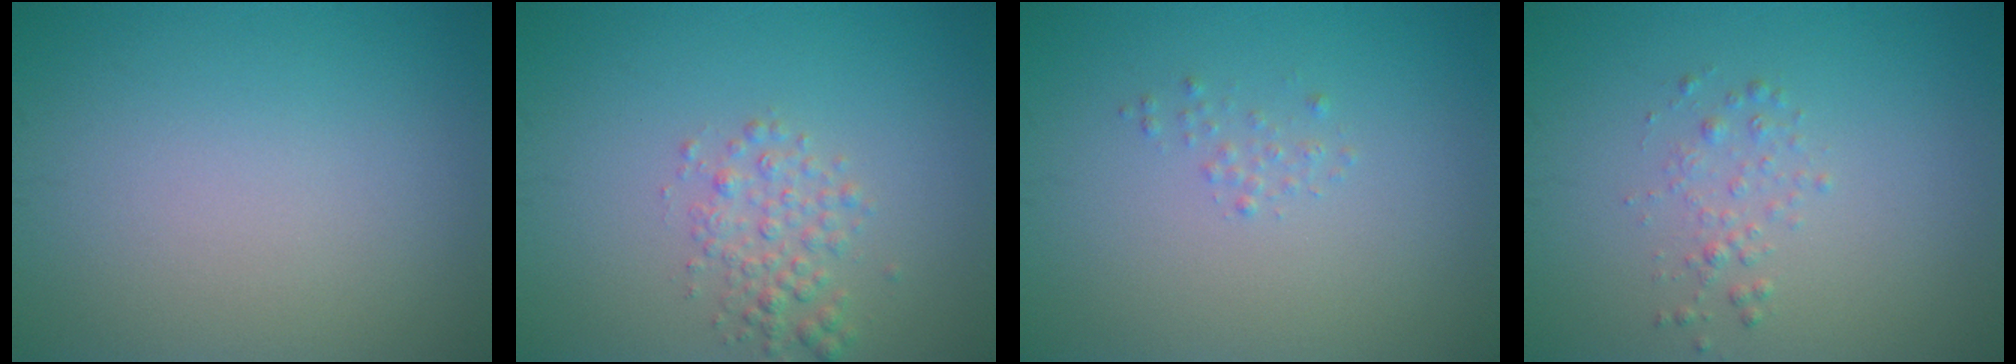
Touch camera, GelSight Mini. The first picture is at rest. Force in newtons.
{"total": 2.2, "press": 2.2, "slide": 0.1}
{"total": 0.7, "press": 0.7, "slide": 0.1}
{"total": 1.3, "press": 1.3, "slide": 0.0}